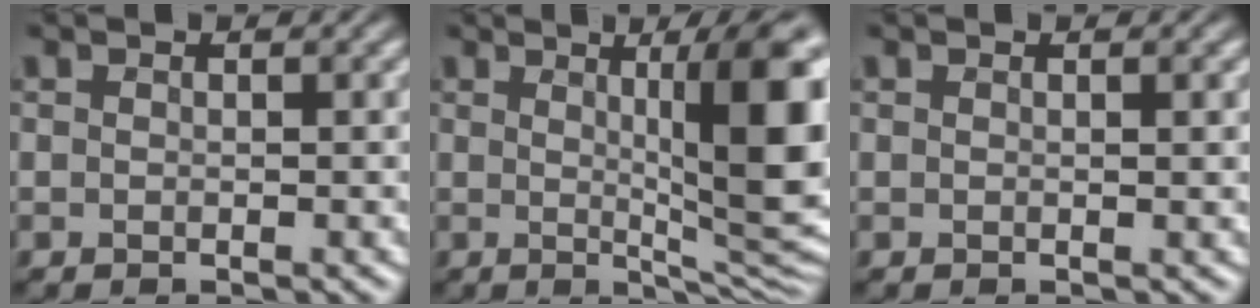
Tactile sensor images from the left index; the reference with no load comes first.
{"total": 11.7, "force": [2.0, 2.7, 11.3], "torque": [-0.123, -0.001, 0.031]}
{"total": 0.9, "force": [0.4, 0.2, 0.7], "torque": [-0.004, 0.005, 0.004]}